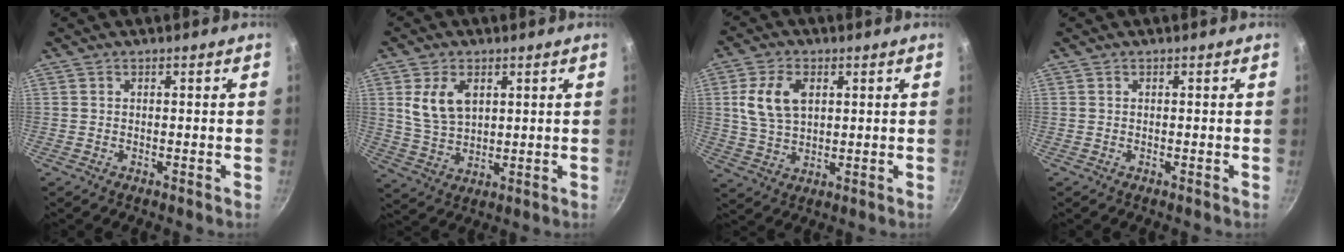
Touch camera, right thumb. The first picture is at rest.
{"total": 8.2, "force": [2.8, 5.2, 5.7], "torque": [-0.093, -0.012, 0.063]}
{"total": 9.4, "force": [2.4, 5.9, 6.9], "torque": [-0.127, -0.002, 0.051]}
{"total": 0.0}